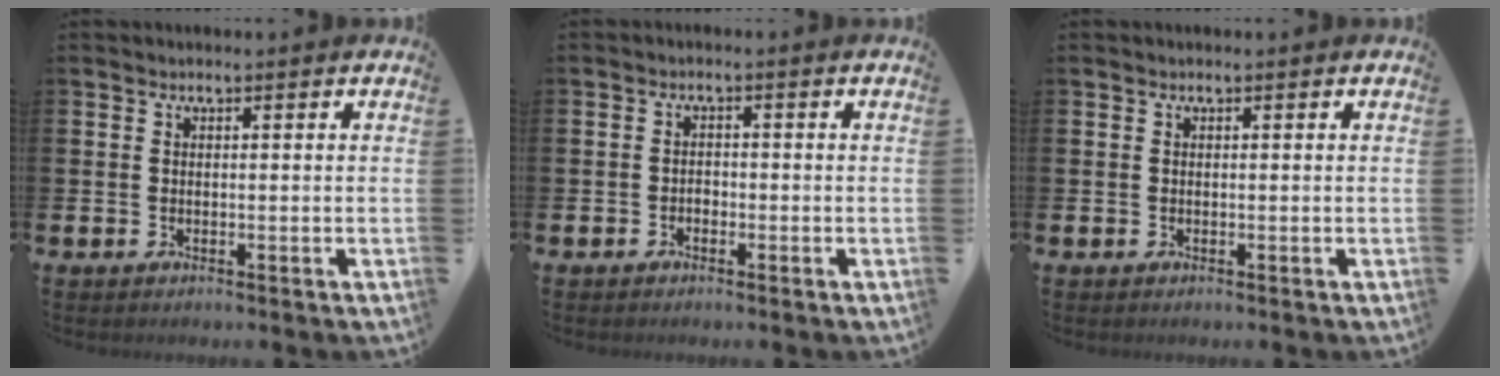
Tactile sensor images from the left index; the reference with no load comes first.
{"total": 1.1, "force": [-0.7, 0.8, 0.3], "torque": [-0.007, 0.000, -0.016]}
{"total": 0.0}